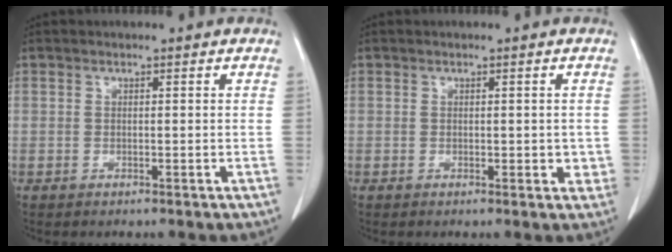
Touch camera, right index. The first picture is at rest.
{"total": 2.5, "force": [-0.1, 1.5, 2.0], "torque": [-0.017, 0.000, 0.002]}